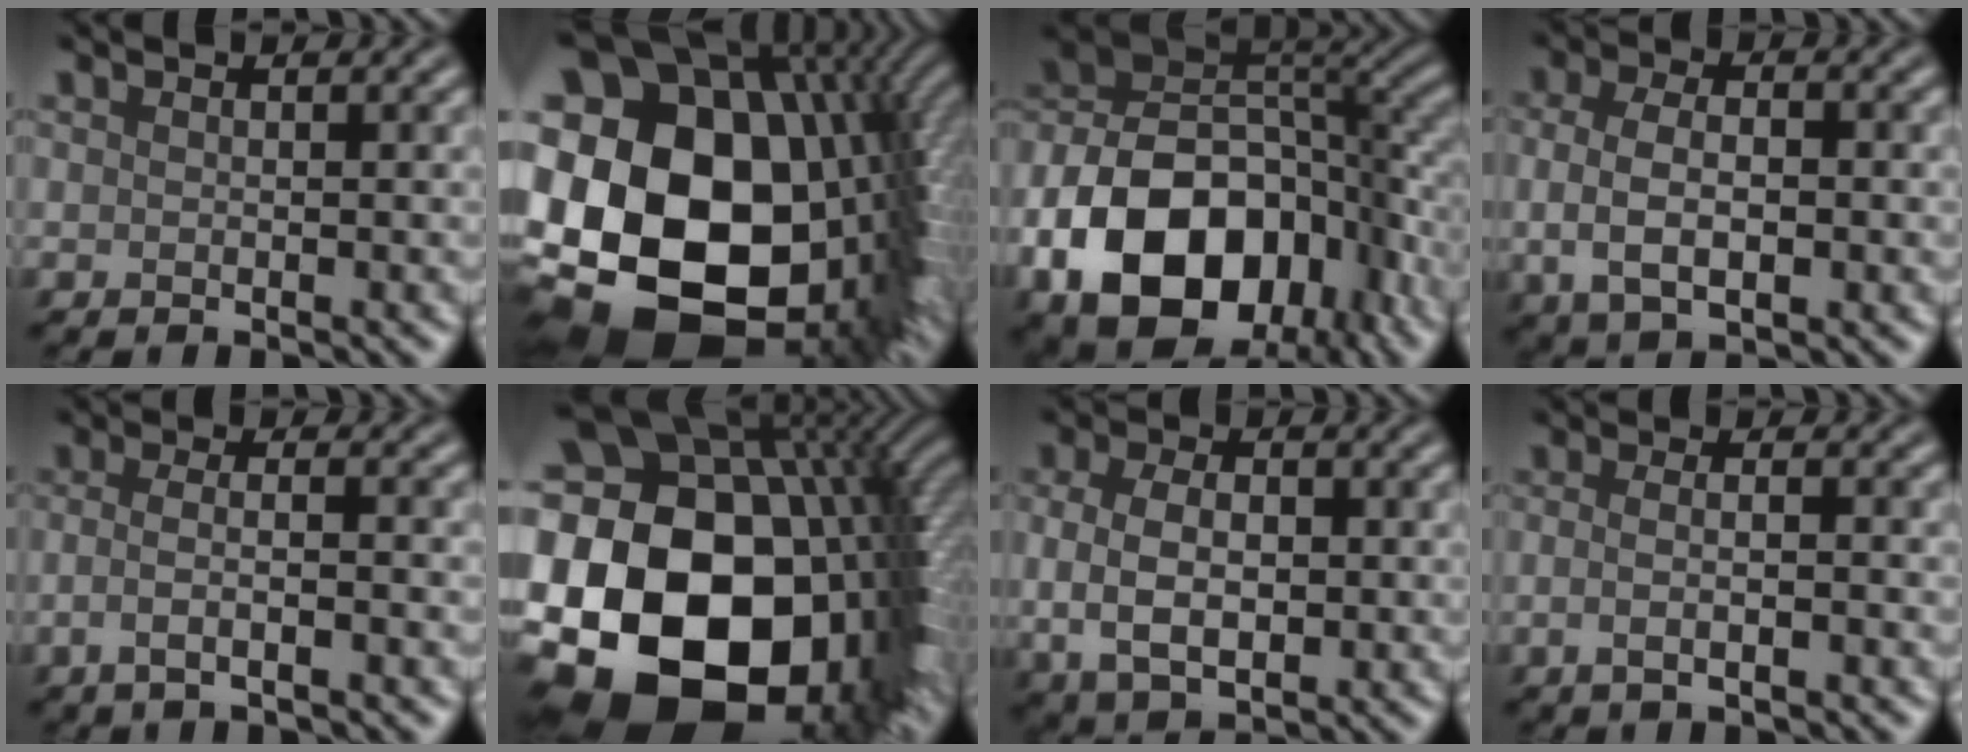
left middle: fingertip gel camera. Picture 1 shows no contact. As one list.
[{"total": 23.6, "force": [-1.5, 17.5, 15.8], "torque": [-0.310, -0.019, -0.032]}, {"total": 14.6, "force": [-5.9, 9.6, 9.3], "torque": [-0.176, -0.005, -0.110]}, {"total": 5.0, "force": [-0.4, 2.7, 4.2], "torque": [-0.082, -0.005, -0.008]}, {"total": 3.4, "force": [-1.0, 1.1, 3.1], "torque": [-0.048, -0.005, -0.025]}, {"total": 23.2, "force": [-4.1, 16.3, 16.0], "torque": [-0.330, -0.047, -0.049]}, {"total": 5.8, "force": [0.0, 3.6, 4.5], "torque": [-0.088, -0.002, 0.000]}, {"total": 3.1, "force": [-0.4, 1.4, 2.8], "torque": [-0.026, -0.001, -0.018]}]